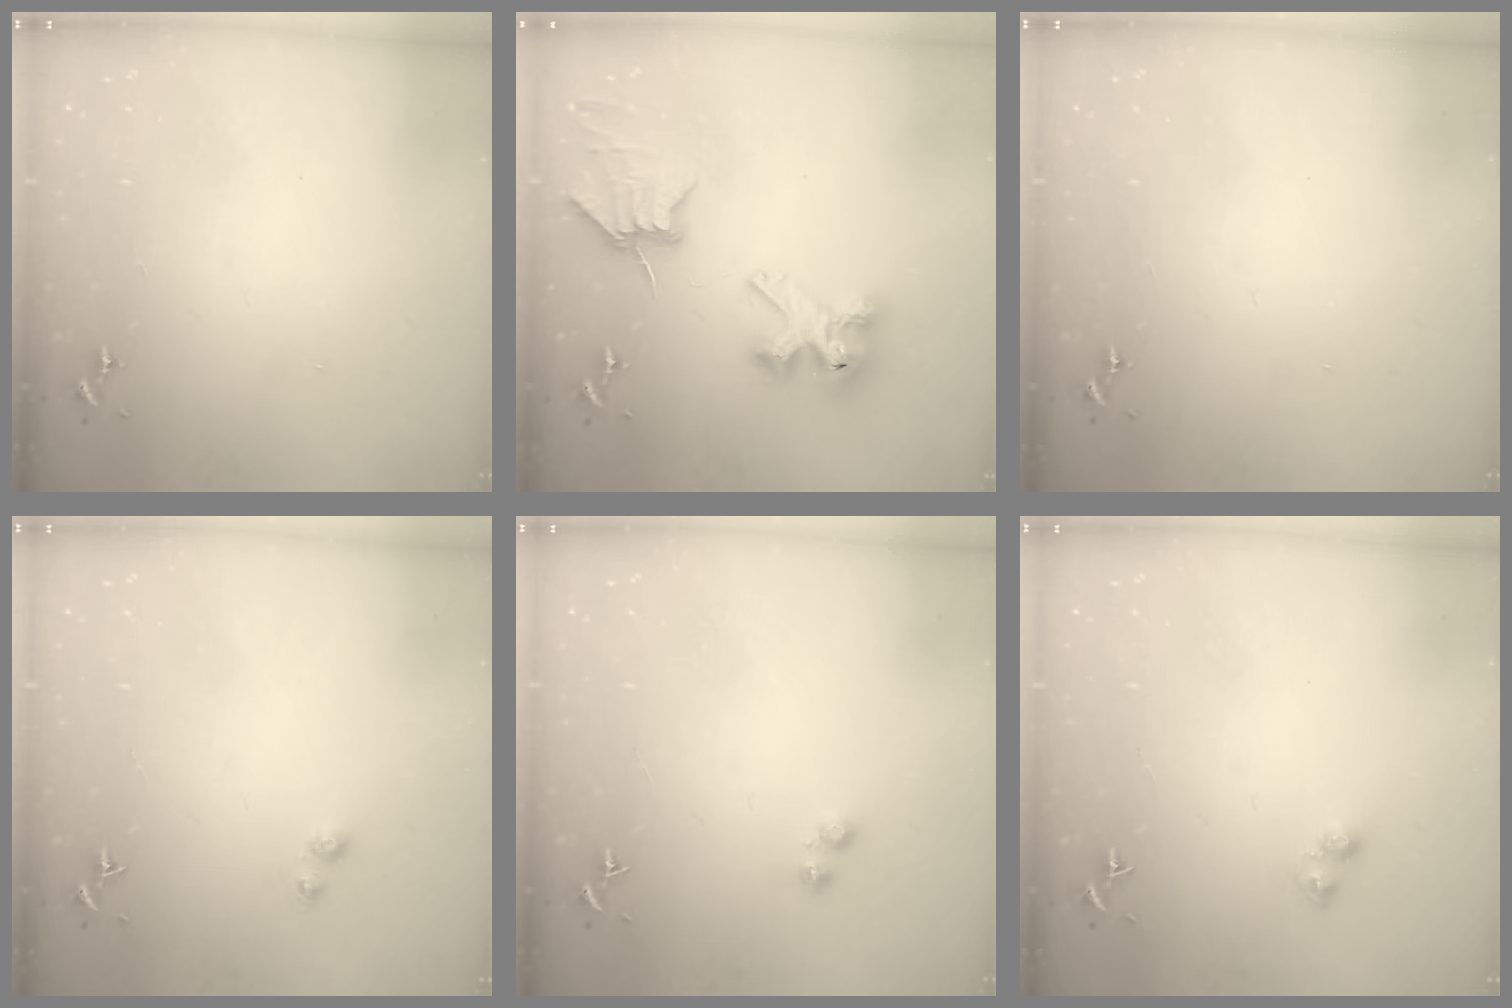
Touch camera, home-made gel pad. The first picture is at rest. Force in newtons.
{"total": 8.1, "press": 8.1, "slide": 0.3}
{"total": 0.0}
{"total": 2.8, "press": 2.8, "slide": 0.2}
{"total": 2.8, "press": 2.7, "slide": 0.7}
{"total": 3.6, "press": 3.6, "slide": 0.5}